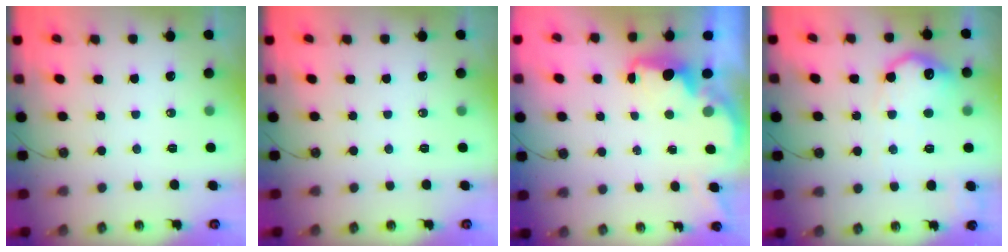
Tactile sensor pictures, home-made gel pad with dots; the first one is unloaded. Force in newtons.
{"total": 0.0}
{"total": 2.2, "press": 2.0, "slide": 0.8}
{"total": 15.4, "press": 15.4, "slide": 0.9}